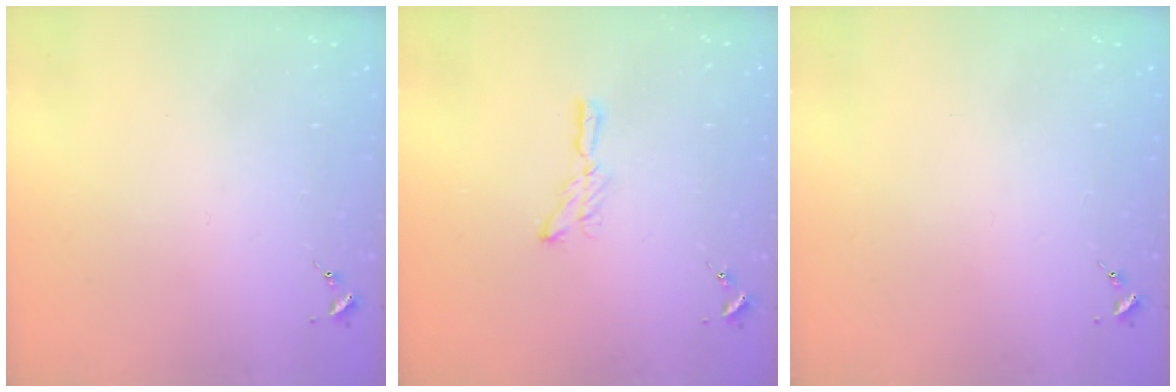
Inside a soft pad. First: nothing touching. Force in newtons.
{"total": 6.4, "press": 6.4, "slide": 0.3}
{"total": 0.0}